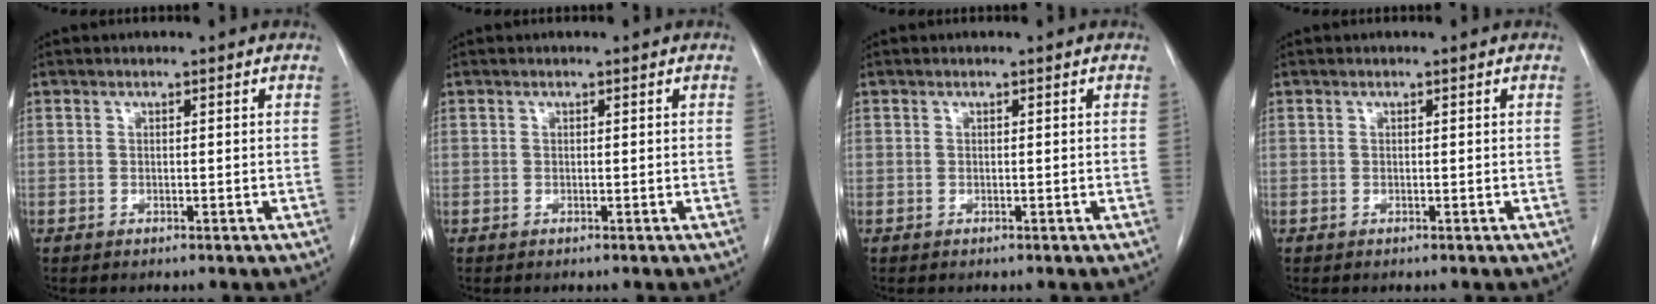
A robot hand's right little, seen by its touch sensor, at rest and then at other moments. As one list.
[{"total": 0.0}, {"total": 0.0}, {"total": 0.0}]